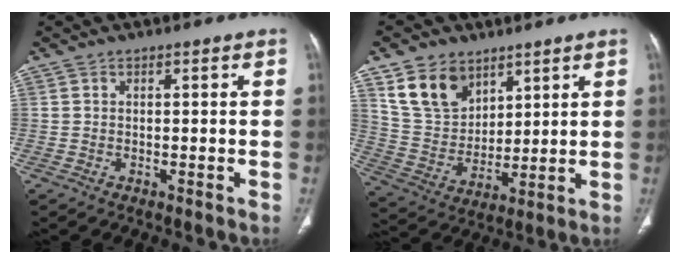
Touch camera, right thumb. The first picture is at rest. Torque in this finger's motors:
{"motor_torque": [-0.62, 0.87, 0.08, 0.14, 0.04]}